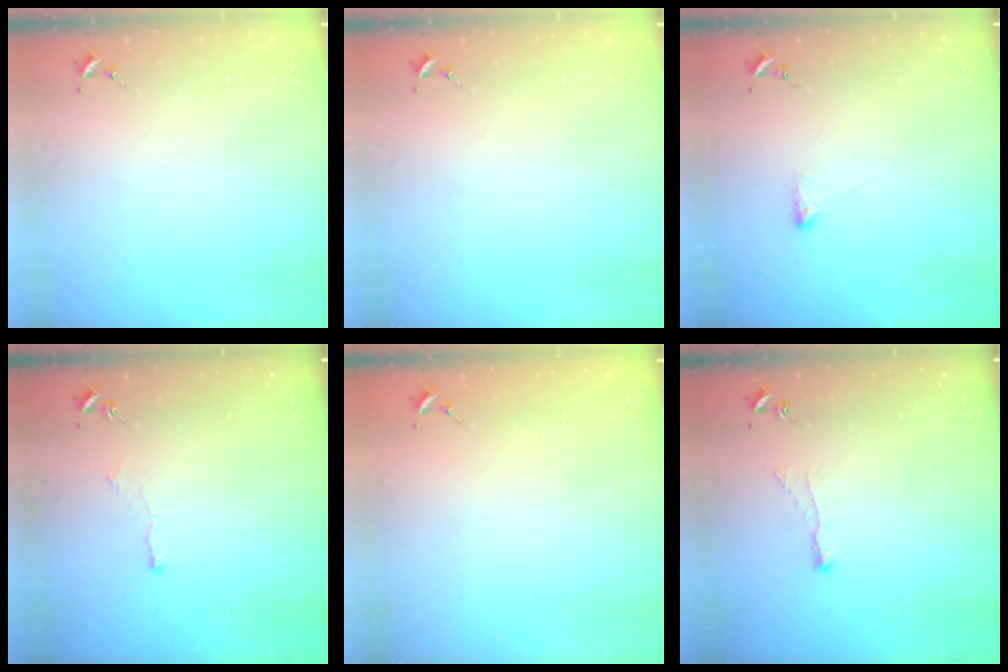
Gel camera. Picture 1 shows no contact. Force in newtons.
{"total": 0.0}
{"total": 2.5, "press": 2.4, "slide": 0.5}
{"total": 3.3, "press": 3.2, "slide": 0.7}
{"total": 0.8, "press": 0.8, "slide": 0.0}
{"total": 3.9, "press": 3.8, "slide": 0.7}